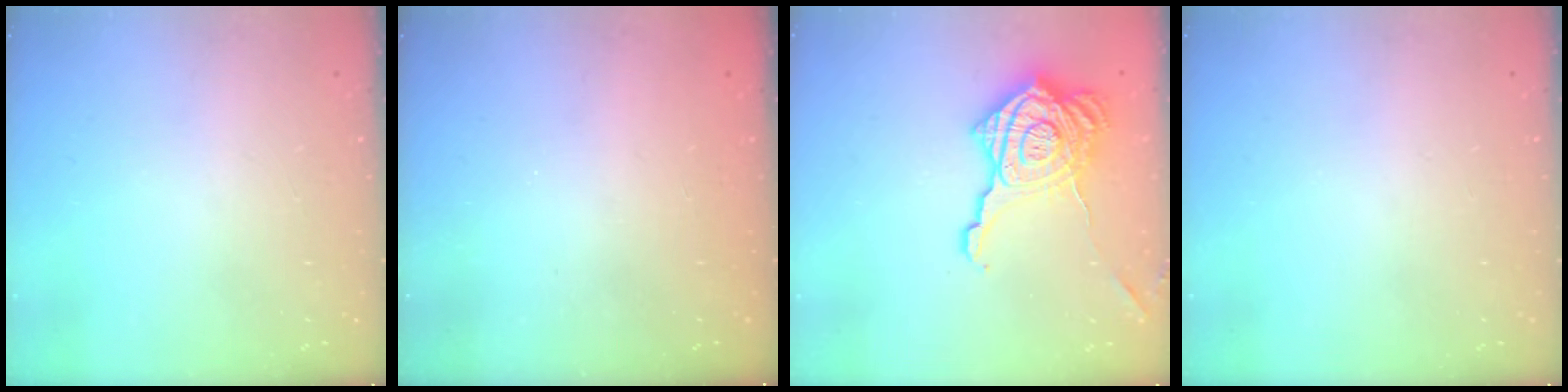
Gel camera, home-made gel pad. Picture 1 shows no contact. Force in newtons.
{"total": 2.4, "press": 2.3, "slide": 0.7}
{"total": 23.5, "press": 23.4, "slide": 2.0}
{"total": 0.0}